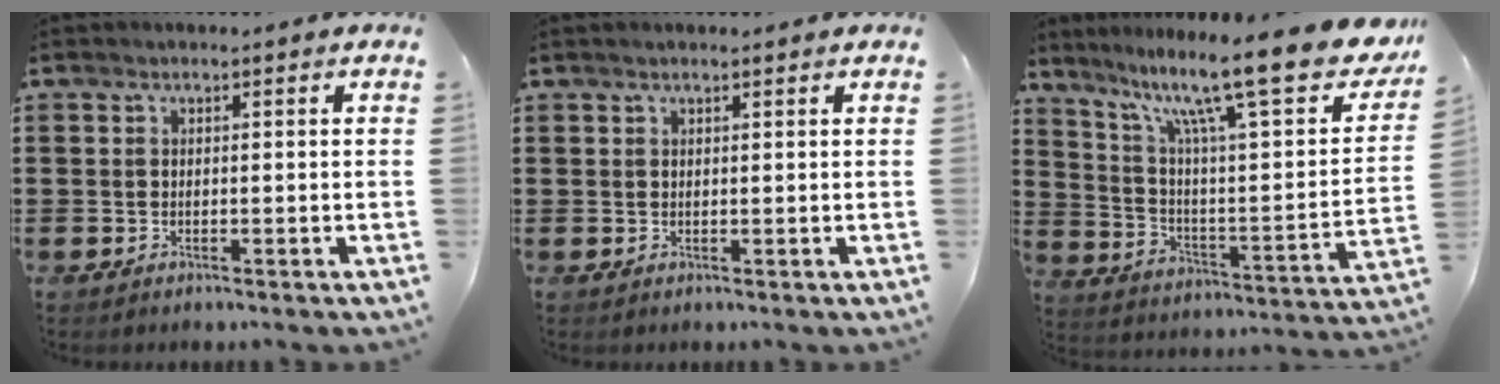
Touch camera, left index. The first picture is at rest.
{"total": 0.8, "force": [0.6, 0.0, 0.5], "torque": [-0.010, -0.001, 0.012]}
{"total": 16.6, "force": [12.0, 1.8, 11.2], "torque": [-0.212, -0.084, 0.192]}